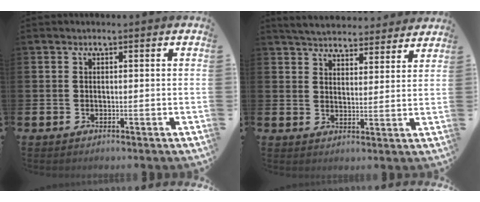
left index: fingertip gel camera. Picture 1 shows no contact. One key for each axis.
{"total": 5.2, "fx": 5.1, "fy": 1.0, "fz": 0.3, "tx": -0.024, "ty": -0.034, "tz": 0.090}